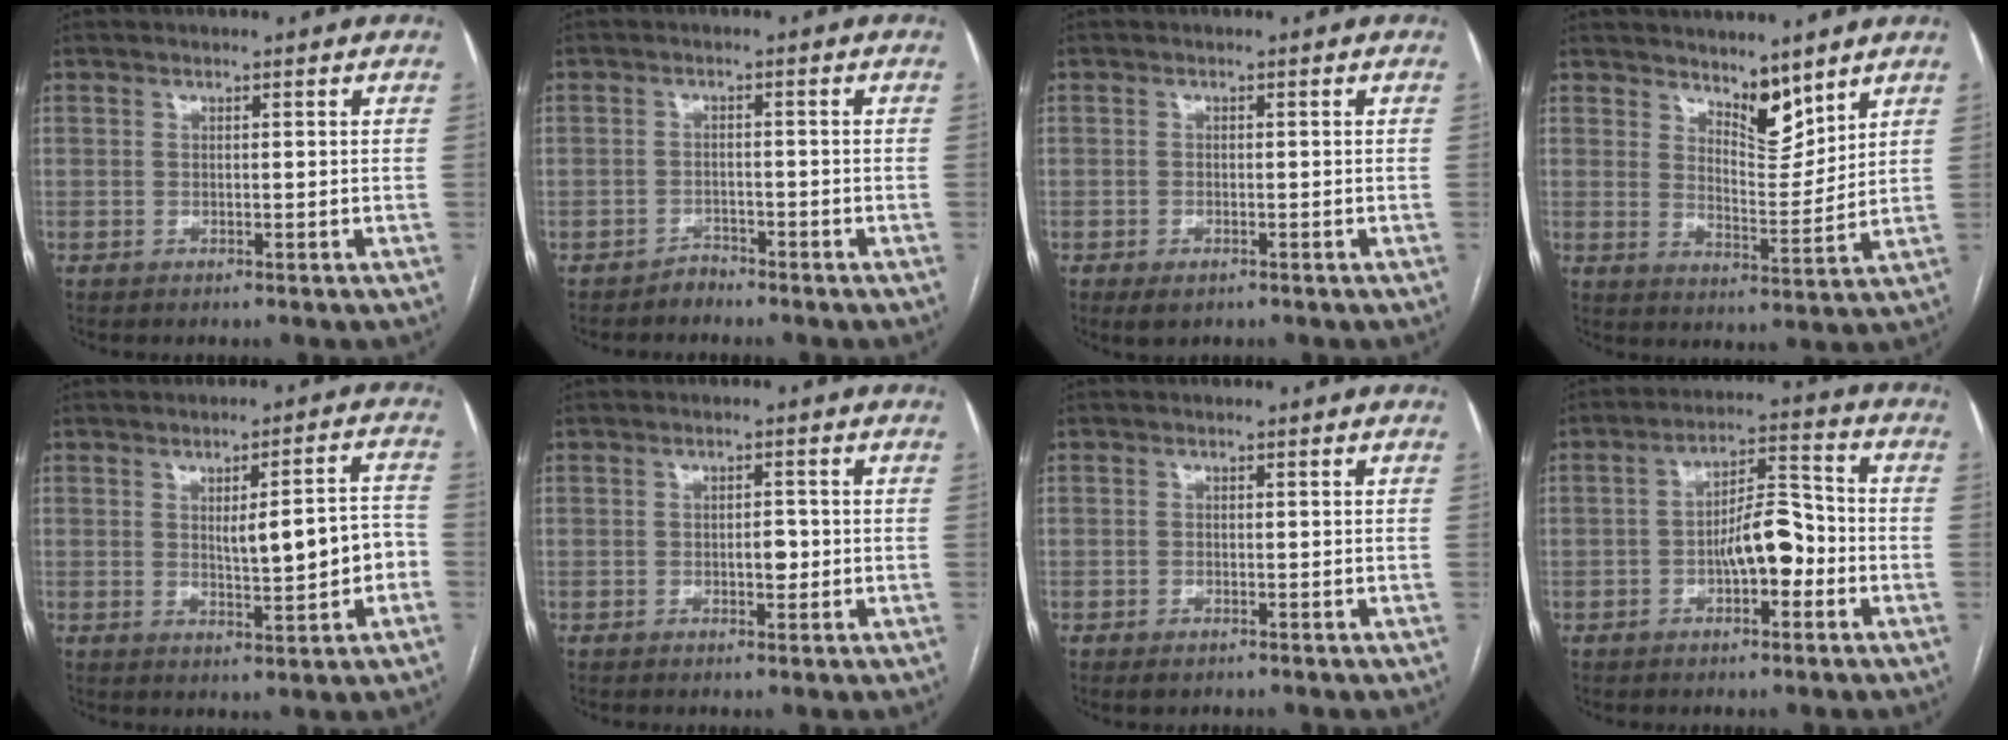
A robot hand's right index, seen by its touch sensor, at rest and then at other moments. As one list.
[{"total": 1.7, "force": [-1.6, 0.6, -0.3], "torque": [0.009, 0.001, -0.027]}, {"total": 2.2, "force": [-1.3, 1.1, 1.4], "torque": [-0.027, -0.002, -0.014]}, {"total": 6.7, "force": [5.4, 2.4, 3.2], "torque": [-0.048, -0.009, 0.098]}, {"total": 7.8, "force": [-0.8, 1.6, 7.6], "torque": [-0.104, 0.017, -0.002]}, {"total": 2.3, "force": [-0.4, 1.1, 2.0], "torque": [-0.028, 0.003, -0.004]}, {"total": 1.3, "force": [-0.8, 0.6, 0.8], "torque": [-0.014, 0.000, -0.008]}, {"total": 8.1, "force": [-2.3, 3.1, 7.1], "torque": [-0.118, 0.024, -0.037]}]